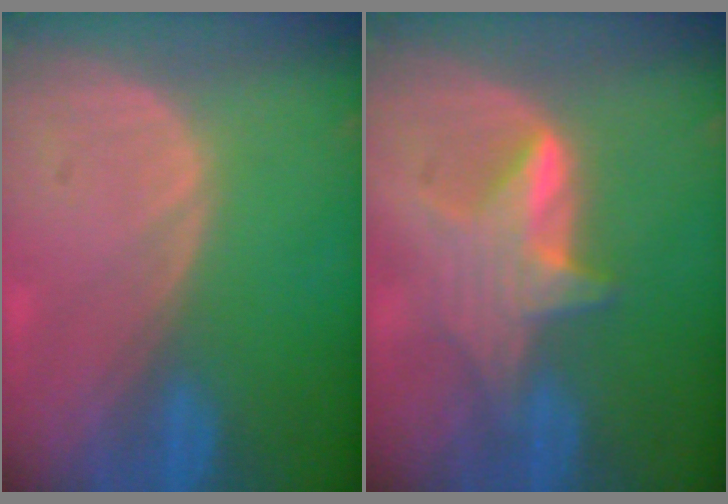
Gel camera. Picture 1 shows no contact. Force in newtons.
{"total": 6.0, "press": 5.8, "slide": 1.4}